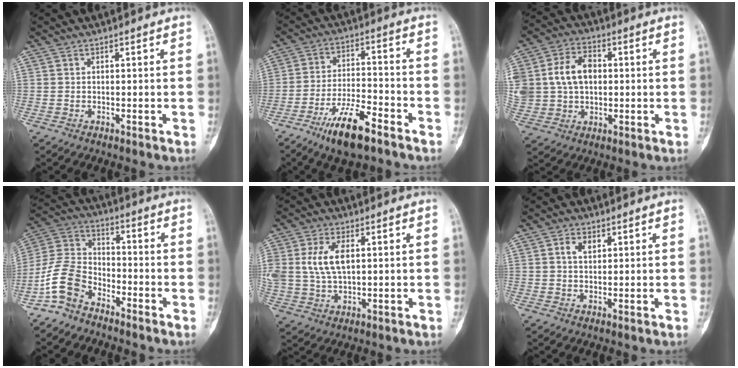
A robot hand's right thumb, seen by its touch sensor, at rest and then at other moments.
{"total": 11.8, "force": [-7.6, 3.6, 8.3], "torque": [-0.148, 0.042, -0.135]}
{"total": 14.9, "force": [1.9, 11.2, 9.6], "torque": [-0.193, 0.018, 0.042]}
{"total": 10.3, "force": [-6.6, 6.0, 5.2], "torque": [-0.104, 0.052, -0.146]}
{"total": 8.9, "force": [1.8, 5.0, 7.1], "torque": [-0.150, 0.001, 0.040]}
{"total": 3.0, "force": [1.1, 1.9, 2.0], "torque": [-0.030, 0.000, 0.019]}